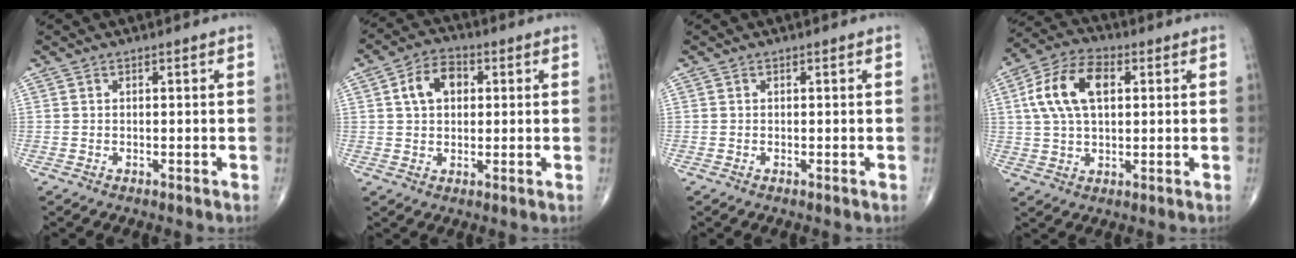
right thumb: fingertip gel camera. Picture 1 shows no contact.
{"total": 7.5, "force": [1.7, 5.2, 5.1], "torque": [-0.076, 0.012, 0.024]}
{"total": 0.0}
{"total": 12.4, "force": [2.8, 7.1, 9.8], "torque": [-0.185, 0.018, 0.048]}